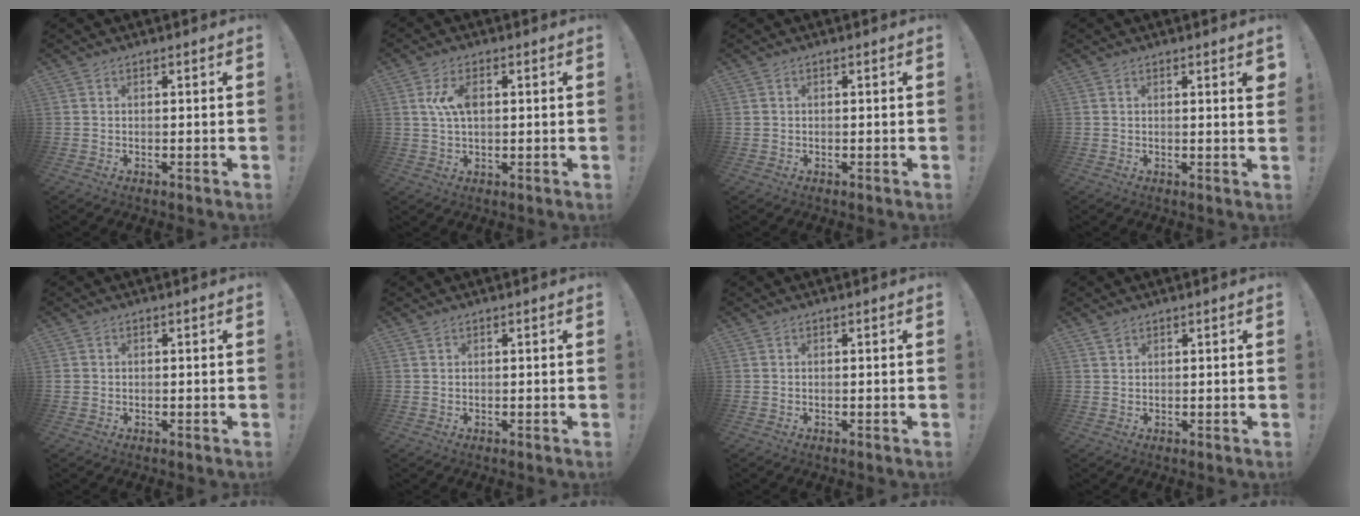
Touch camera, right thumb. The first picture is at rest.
{"total": 6.3, "force": [1.4, 3.5, 5.1], "torque": [-0.106, 0.007, 0.023]}
{"total": 0.5, "force": [0.0, 0.5, 0.0], "torque": [-0.008, 0.005, 0.001]}
{"total": 2.1, "force": [1.1, 0.0, 1.7], "torque": [-0.014, -0.007, 0.014]}
{"total": 1.0, "force": [-0.1, 0.9, 0.1], "torque": [-0.008, 0.006, -0.001]}
{"total": 0.5, "force": [0.3, 0.4, 0.0], "torque": [0.002, -0.002, 0.006]}
{"total": 0.0}
{"total": 1.3, "force": [1.1, 0.6, 0.4], "torque": [-0.004, -0.003, 0.020]}